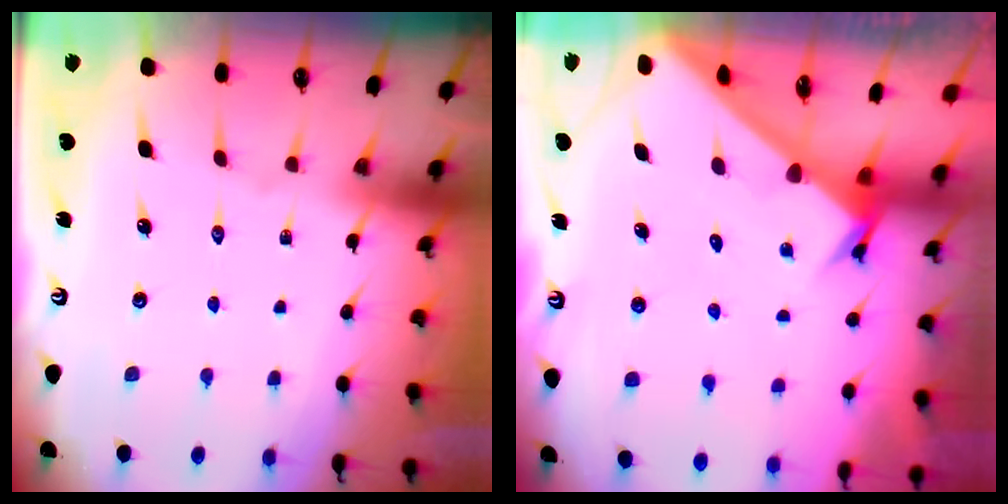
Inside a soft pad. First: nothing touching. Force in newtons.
{"total": 2.5, "press": 2.5, "slide": 0.3}